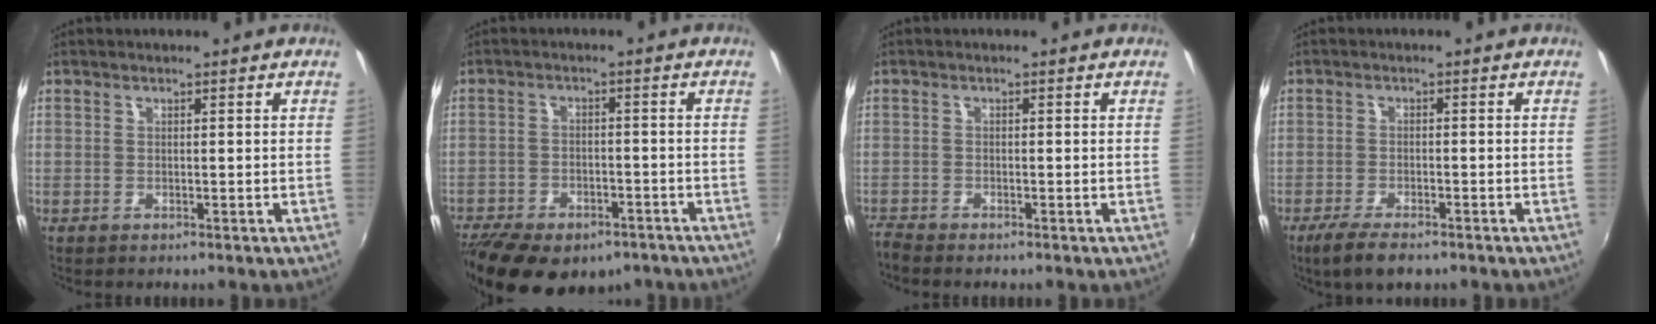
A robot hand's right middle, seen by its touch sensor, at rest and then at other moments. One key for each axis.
{"total": 17.6, "fx": -12.2, "fy": 8.7, "fz": 9.3, "tx": -0.212, "ty": -0.037, "tz": -0.178}
{"total": 2.0, "fx": -2.0, "fy": 0.0, "fz": 0.3, "tx": -0.014, "ty": -0.012, "tz": -0.042}
{"total": 5.8, "fx": -4.3, "fy": 1.7, "fz": 3.6, "tx": -0.090, "ty": -0.017, "tz": -0.078}